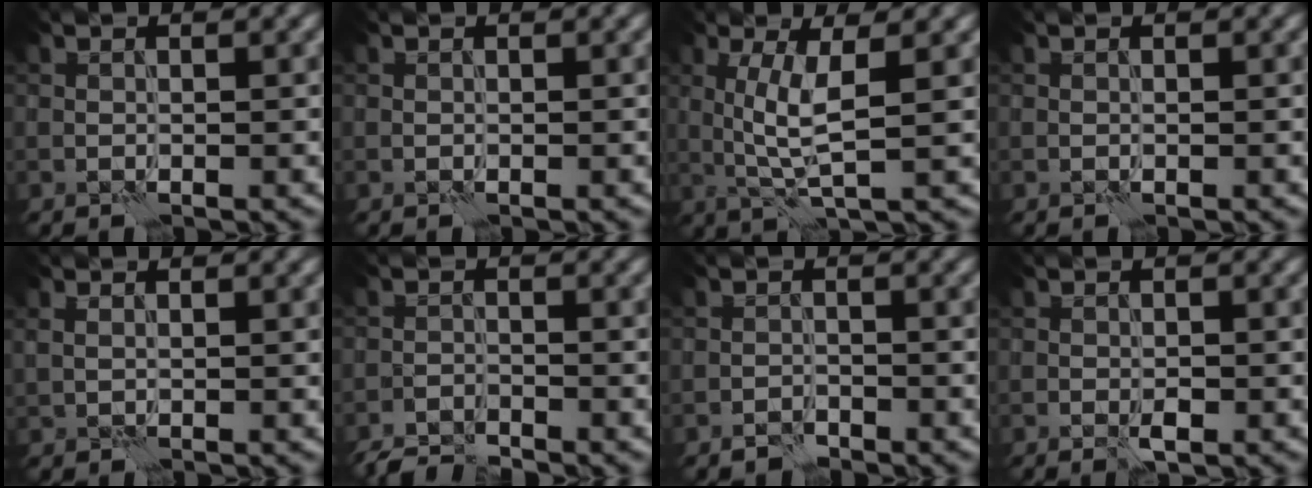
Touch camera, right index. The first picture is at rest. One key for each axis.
{"total": 0.0}
{"total": 4.1, "fx": 0.5, "fy": 0.7, "fz": 4.0, "tx": -0.087, "ty": 0.001, "tz": 0.014}
{"total": 0.0}
{"total": 0.9, "fx": 0.5, "fy": 0.4, "fz": 0.7, "tx": -0.017, "ty": 0.001, "tz": 0.014}
{"total": 2.7, "fx": -2.7, "fy": 0.3, "fz": 0.5, "tx": -0.009, "ty": -0.003, "tz": -0.056}
{"total": 1.1, "fx": -1.0, "fy": 0.5, "fz": 0.2, "tx": -0.001, "ty": 0.004, "tz": -0.022}
{"total": 1.0, "fx": -0.4, "fy": 0.4, "fz": 0.8, "tx": -0.014, "ty": 0.001, "tz": -0.008}